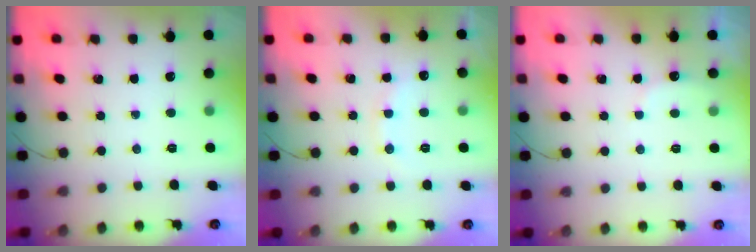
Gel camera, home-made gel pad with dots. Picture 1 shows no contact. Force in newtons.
{"total": 8.4, "press": 8.2, "slide": 1.6}
{"total": 5.3, "press": 5.2, "slide": 0.9}